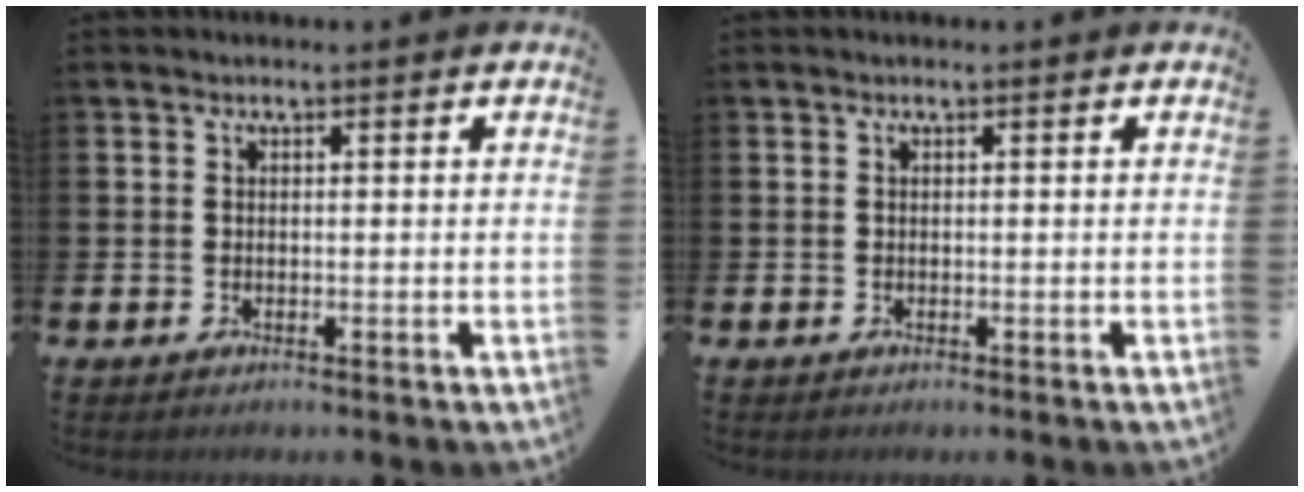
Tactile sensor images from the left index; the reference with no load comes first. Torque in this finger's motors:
{"motor_torque": [0.00, 0.00, 0.00, 0.00]}